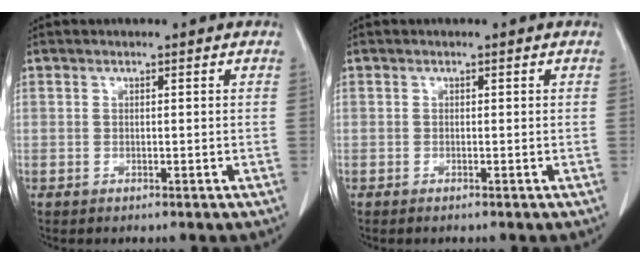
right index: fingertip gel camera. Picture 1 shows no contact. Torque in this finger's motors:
{"motor_torque": [-0.10, 0.08, 0.04, 0.01]}